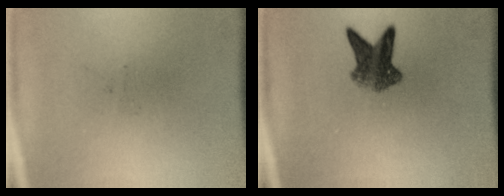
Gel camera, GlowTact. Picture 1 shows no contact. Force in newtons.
{"total": 5.7}